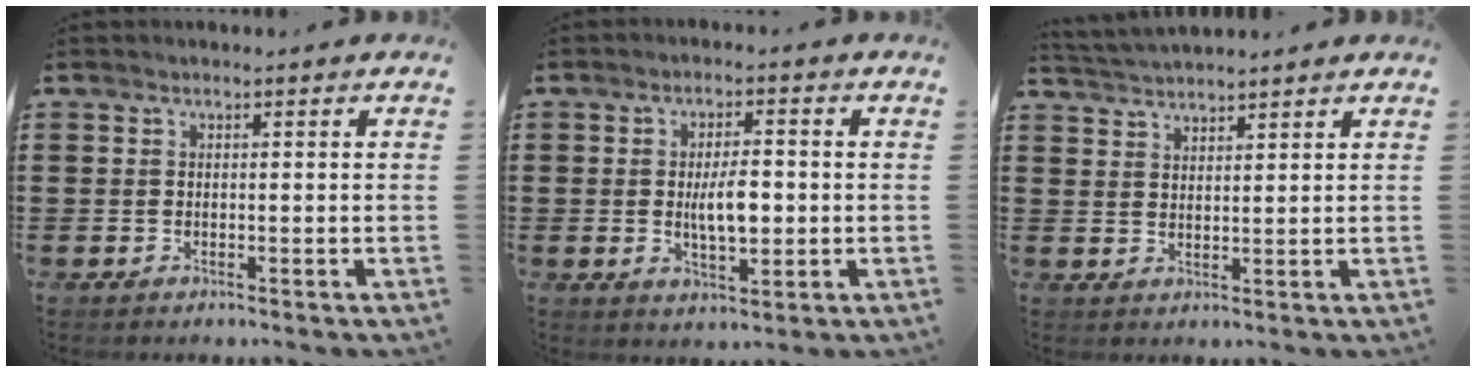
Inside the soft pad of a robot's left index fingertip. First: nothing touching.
{"total": 5.9, "force": [-0.1, 2.4, 5.4], "torque": [-0.092, -0.003, -0.009]}
{"total": 2.6, "force": [2.6, -0.1, 0.0], "torque": [-0.009, -0.006, 0.049]}